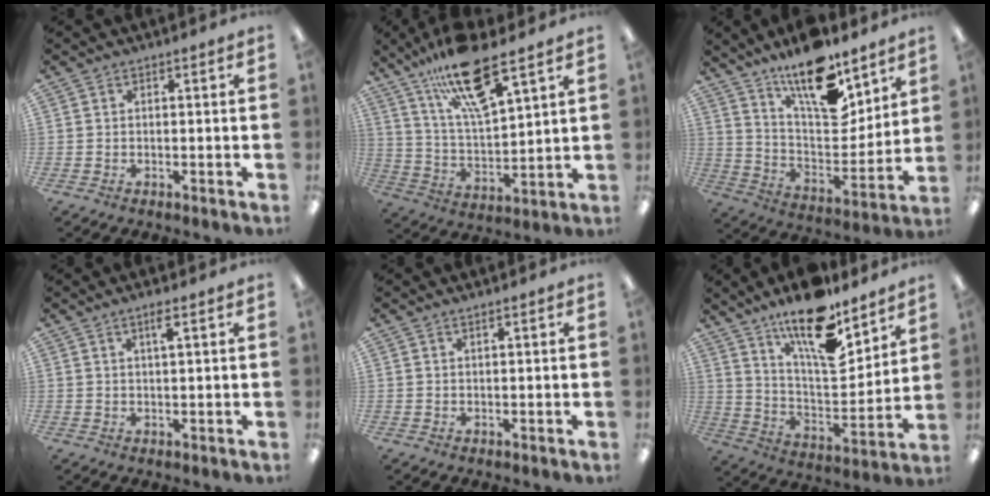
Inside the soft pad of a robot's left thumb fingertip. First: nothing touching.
{"total": 17.0, "force": [11.8, 4.5, 11.4], "torque": [-0.205, -0.055, 0.197]}
{"total": 17.1, "force": [12.9, 6.2, 9.3], "torque": [-0.156, -0.092, 0.222]}
{"total": 2.7, "force": [1.7, 0.2, 2.1], "torque": [-0.037, -0.001, 0.026]}
{"total": 0.9, "force": [0.6, 0.0, 0.6], "torque": [-0.012, 0.000, 0.010]}
{"total": 17.9, "force": [12.8, 6.0, 11.0], "torque": [-0.187, -0.085, 0.218]}